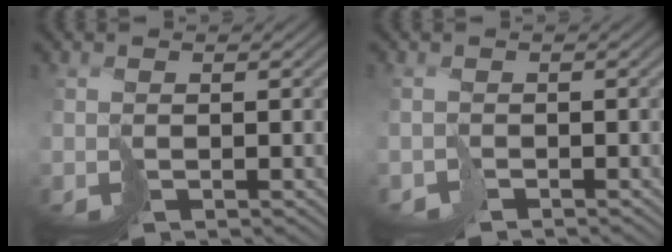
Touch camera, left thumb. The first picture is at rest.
{"total": 1.5, "force": [-1.3, 0.8, -0.3], "torque": [0.012, -0.005, -0.033]}